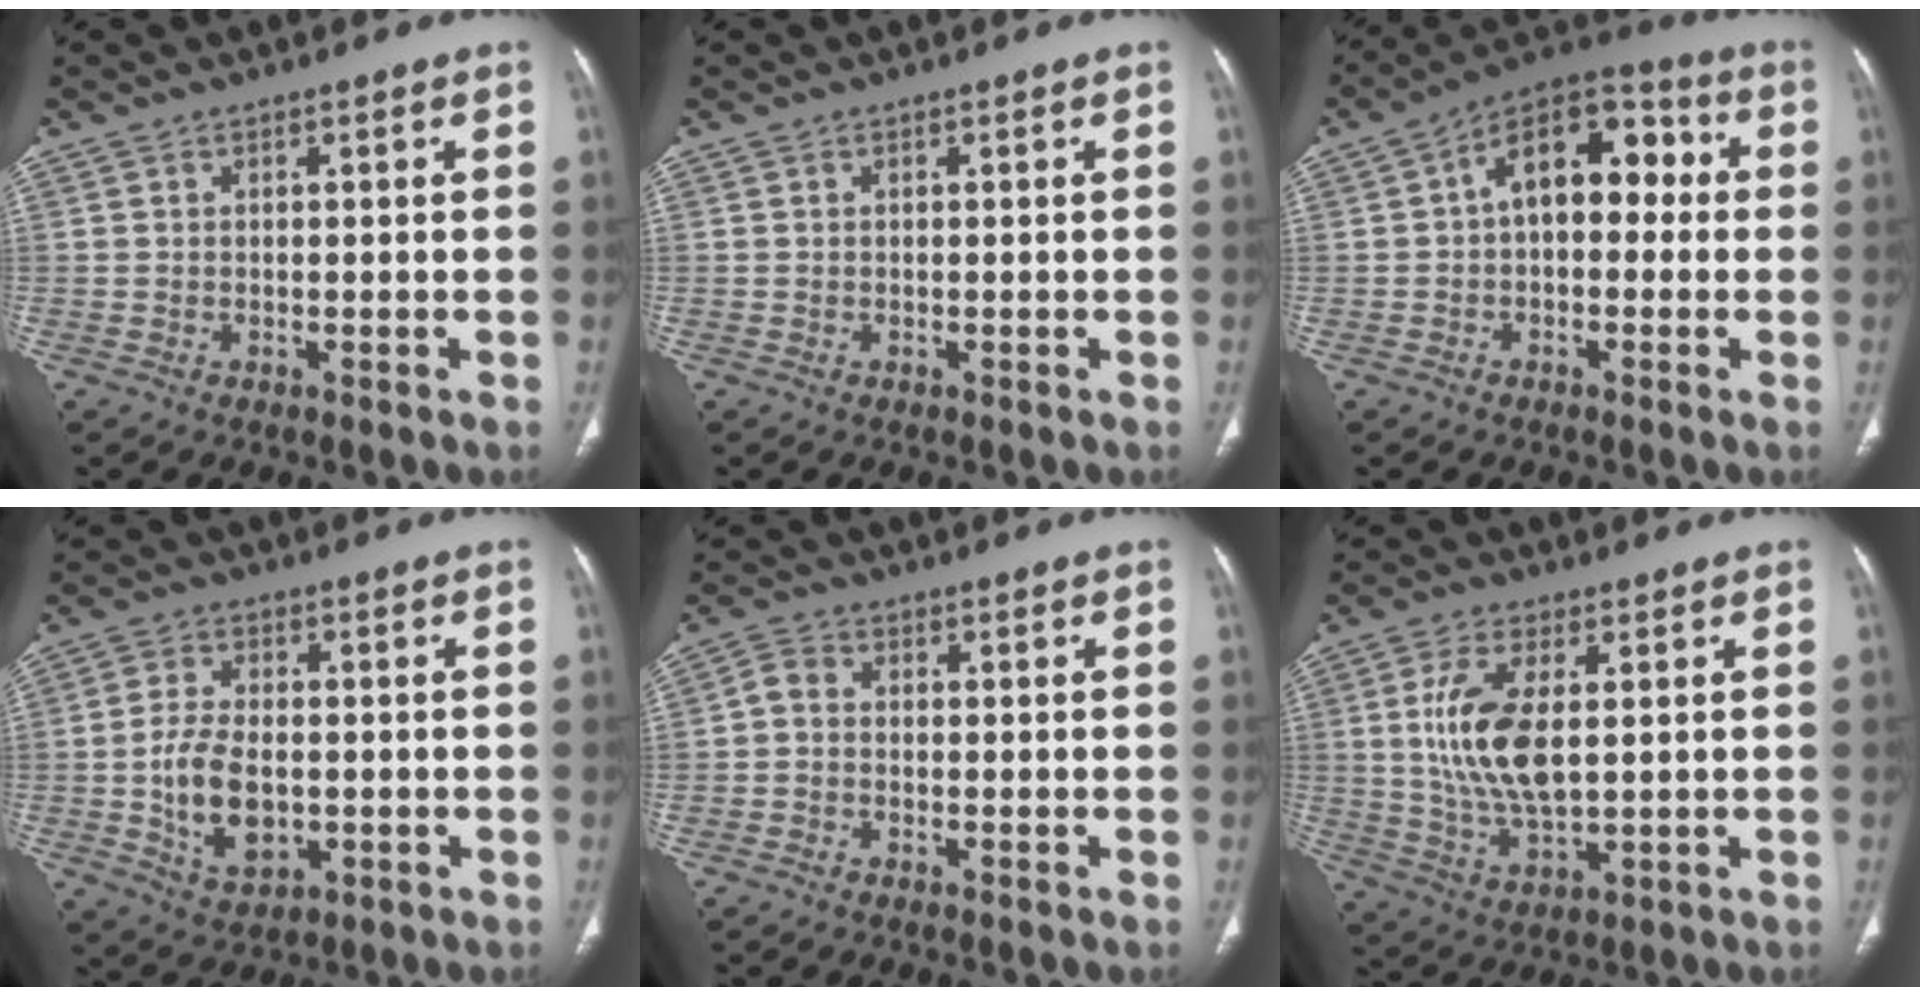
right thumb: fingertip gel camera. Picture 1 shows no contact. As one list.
[{"total": 0.0}, {"total": 13.2, "force": [1.2, 8.2, 10.3], "torque": [-0.118, 0.045, 0.001]}, {"total": 9.7, "force": [-1.3, 5.9, 7.6], "torque": [-0.130, 0.001, -0.018]}, {"total": 2.6, "force": [-0.6, 1.8, 1.8], "torque": [-0.030, 0.010, -0.022]}, {"total": 12.3, "force": [1.8, 5.9, 10.7], "torque": [-0.214, -0.014, 0.040]}]